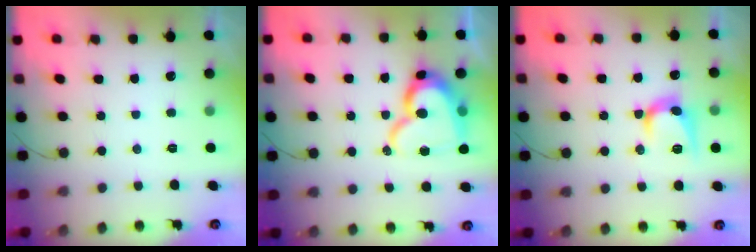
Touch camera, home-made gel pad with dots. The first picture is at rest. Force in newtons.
{"total": 17.4, "press": 17.3, "slide": 1.6}
{"total": 10.3, "press": 10.3, "slide": 0.7}